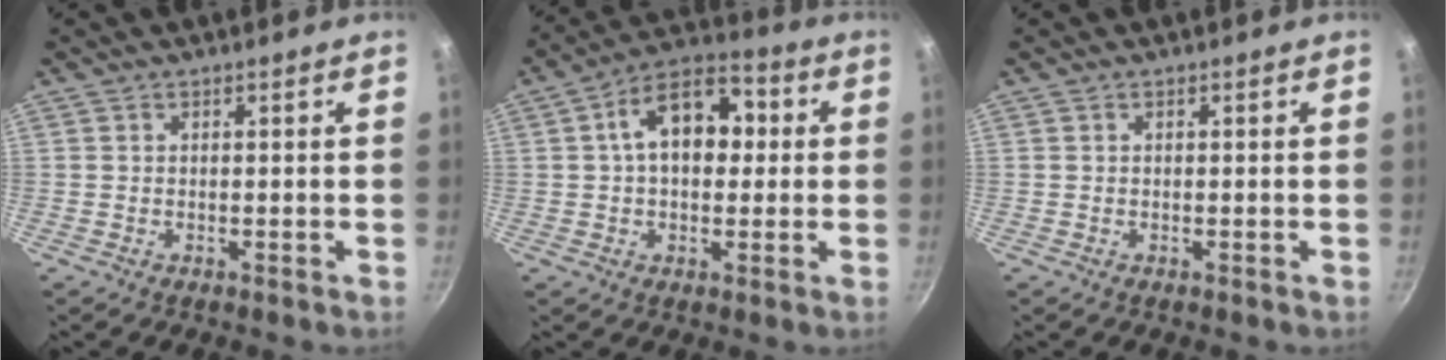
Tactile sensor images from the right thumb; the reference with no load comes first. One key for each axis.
{"total": 13.5, "fx": 2.0, "fy": 8.7, "fz": 10.1, "tx": -0.114, "ty": 0.028, "tz": 0.012}
{"total": 0.0}